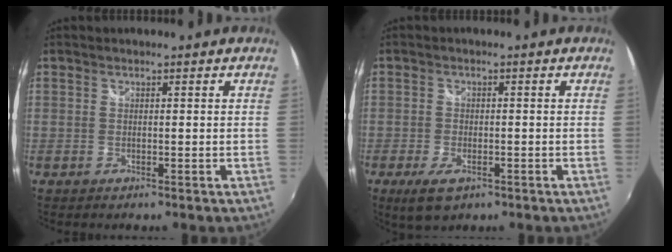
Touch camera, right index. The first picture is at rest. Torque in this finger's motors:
{"motor_torque": [0.29, -0.24, 0.25, 0.04]}